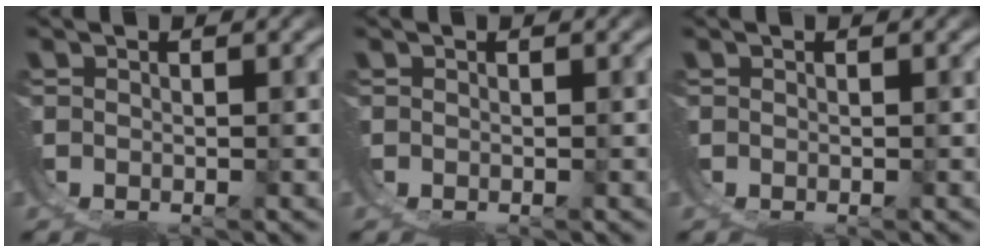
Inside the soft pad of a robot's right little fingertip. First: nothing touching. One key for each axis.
{"total": 0.0}
{"total": 0.0}